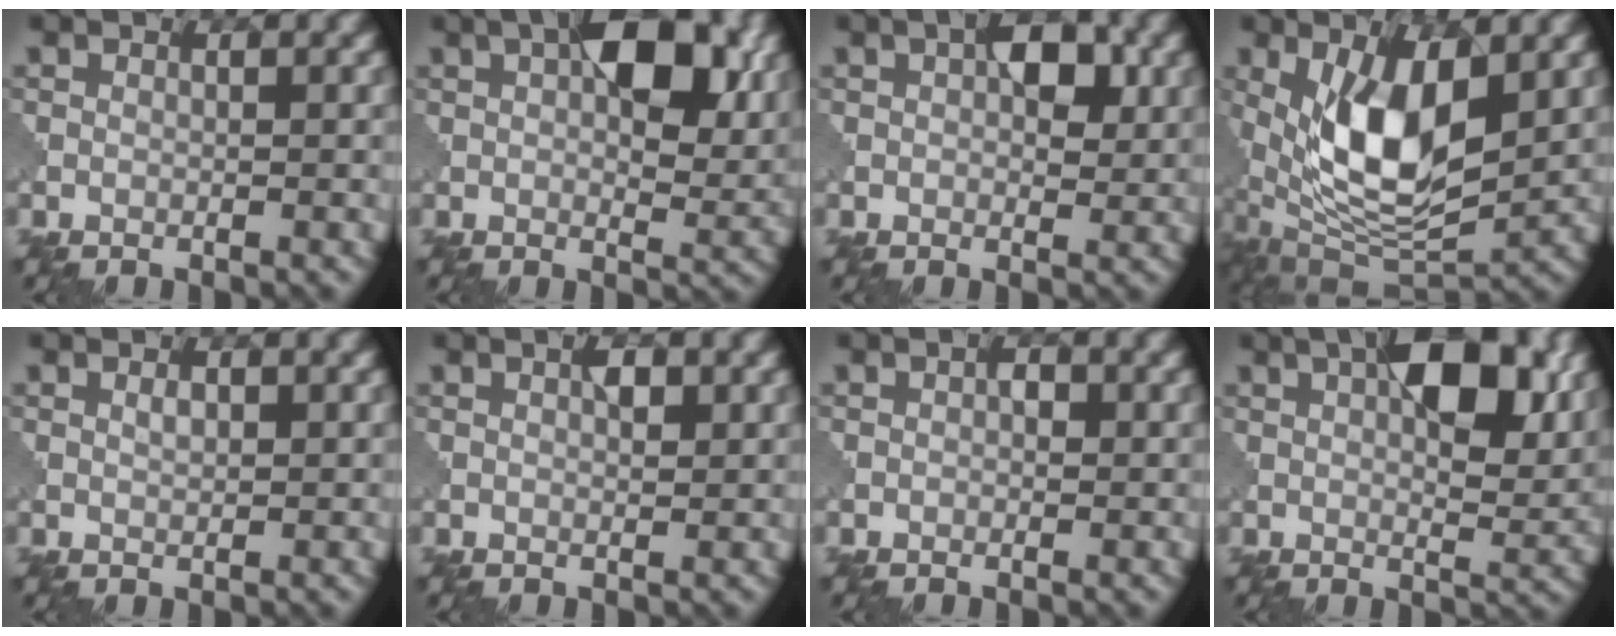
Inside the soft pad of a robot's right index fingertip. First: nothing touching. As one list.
[{"total": 9.2, "force": [3.3, 4.5, 7.4], "torque": [-0.100, 0.005, 0.047]}, {"total": 4.1, "force": [1.4, 2.2, 3.2], "torque": [-0.045, 0.002, 0.022]}, {"total": 10.1, "force": [1.9, 4.7, 8.8], "torque": [-0.171, -0.016, 0.037]}, {"total": 0.9, "force": [0.6, 0.4, 0.6], "torque": [-0.010, -0.002, 0.015]}, {"total": 1.4, "force": [0.8, 0.4, 1.1], "torque": [-0.014, -0.003, 0.015]}, {"total": 1.1, "force": [0.2, 0.7, 0.8], "torque": [-0.009, -0.001, 0.006]}, {"total": 8.8, "force": [3.4, 3.6, 7.2], "torque": [-0.099, 0.005, 0.052]}]